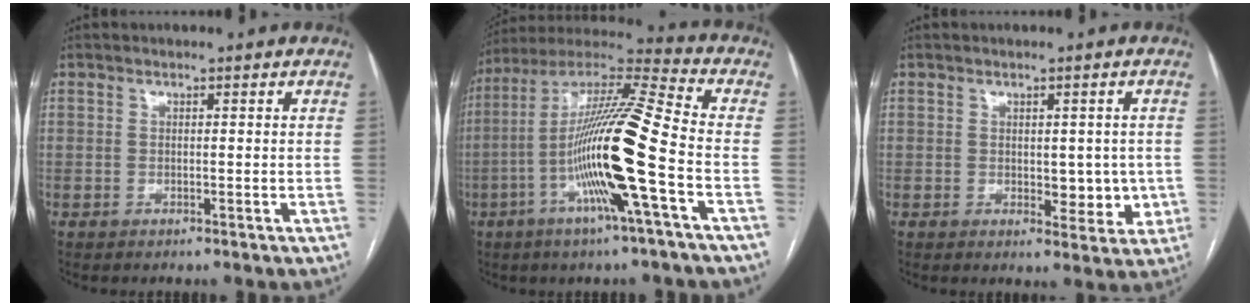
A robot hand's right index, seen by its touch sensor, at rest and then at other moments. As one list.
[{"total": 18.9, "force": [-5.0, -0.4, 18.2], "torque": [-0.351, -0.005, -0.104]}, {"total": 5.1, "force": [-0.1, 2.9, 4.2], "torque": [-0.042, 0.000, 0.007]}]